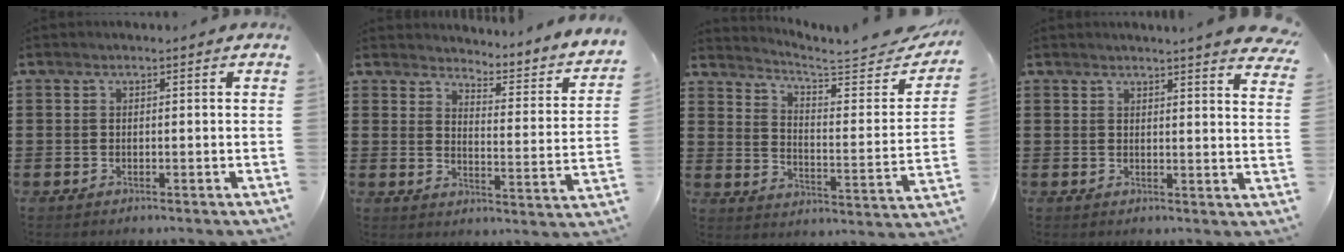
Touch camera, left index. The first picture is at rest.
{"total": 2.1, "force": [2.0, -0.5, 0.2], "torque": [-0.017, -0.036, 0.019]}
{"total": 4.7, "force": [4.3, 0.2, 1.9], "torque": [-0.055, -0.038, 0.064]}
{"total": 3.1, "force": [2.9, -0.6, 0.9], "torque": [-0.019, -0.015, 0.051]}